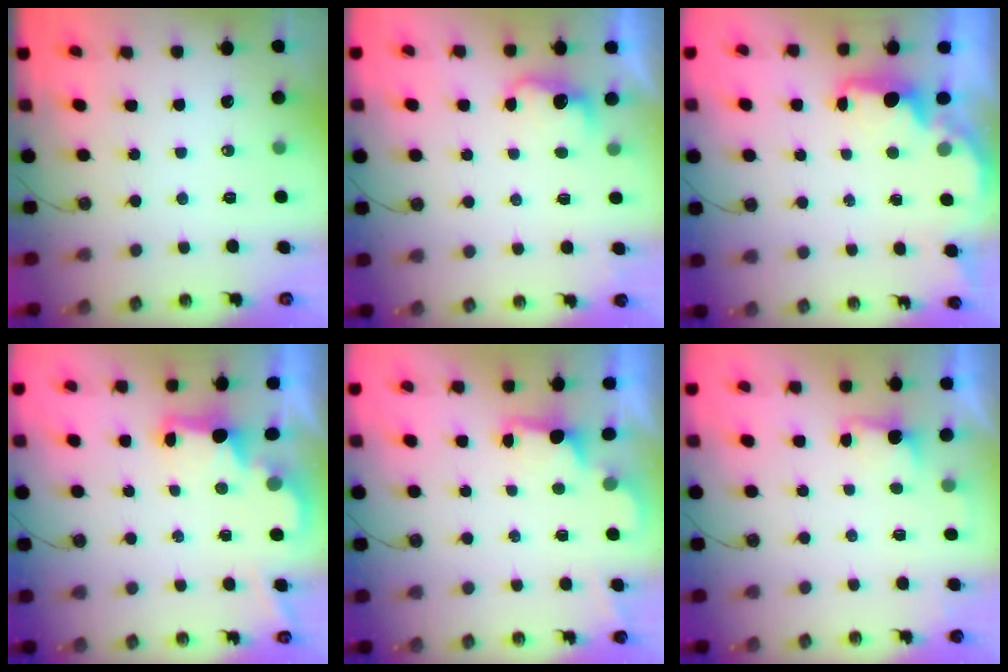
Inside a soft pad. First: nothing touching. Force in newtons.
{"total": 3.5, "press": 3.4, "slide": 0.8}
{"total": 2.1, "press": 2.1, "slide": 0.6}
{"total": 2.5, "press": 2.4, "slide": 0.8}
{"total": 2.0, "press": 1.8, "slide": 0.8}
{"total": 1.4, "press": 1.1, "slide": 0.9}